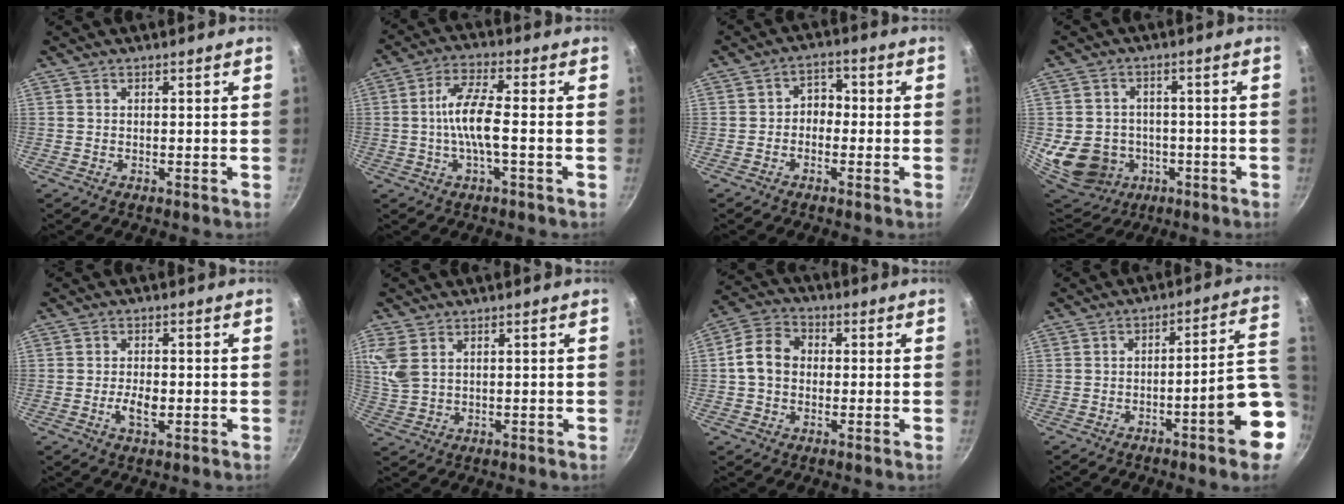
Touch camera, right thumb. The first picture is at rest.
{"total": 8.2, "force": [-1.2, 2.0, 7.9], "torque": [-0.160, 0.023, -0.031]}
{"total": 4.6, "force": [-1.0, 3.6, 2.7], "torque": [-0.011, 0.025, -0.030]}
{"total": 14.2, "force": [-2.8, 12.2, 6.7], "torque": [-0.118, 0.020, -0.025]}
{"total": 4.1, "force": [-1.0, 2.0, 3.4], "torque": [-0.060, 0.007, -0.019]}
{"total": 6.2, "force": [2.6, 3.9, 4.0], "torque": [-0.083, -0.005, 0.059]}
{"total": 8.6, "force": [0.1, 6.9, 5.1], "torque": [-0.071, 0.020, -0.015]}
{"total": 13.7, "force": [-4.1, 3.1, 12.7], "torque": [-0.137, 0.038, -0.058]}